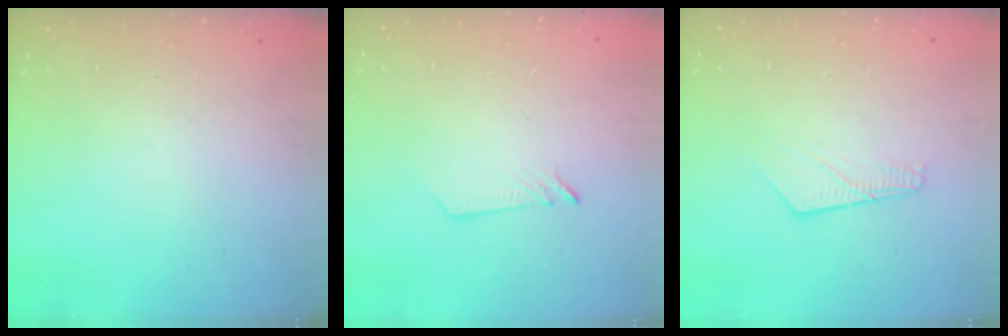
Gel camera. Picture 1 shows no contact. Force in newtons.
{"total": 2.6, "press": 2.6, "slide": 0.2}
{"total": 6.3, "press": 6.3, "slide": 0.5}